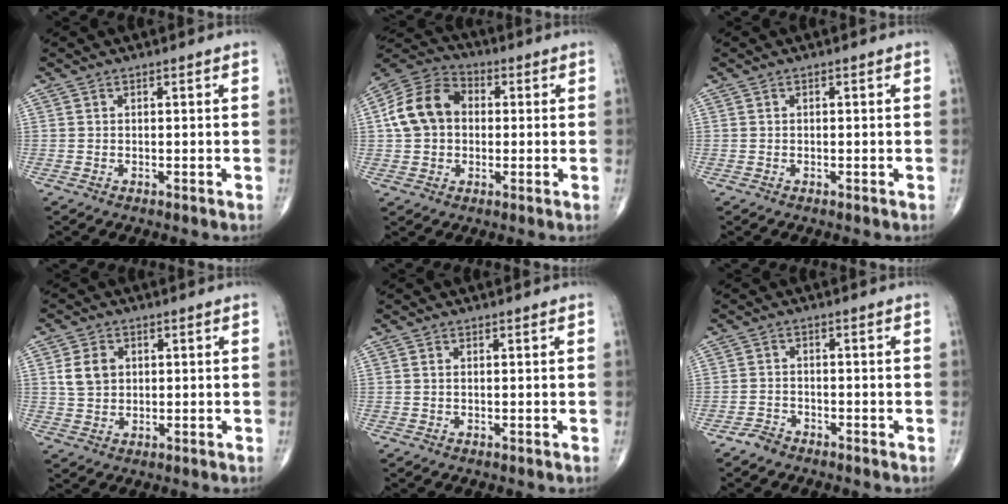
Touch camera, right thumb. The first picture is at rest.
{"total": 12.2, "force": [0.9, 9.5, 7.6], "torque": [-0.131, 0.030, 0.006]}
{"total": 0.0}
{"total": 5.4, "force": [1.2, 4.2, 3.1], "torque": [-0.045, -0.003, 0.024]}
{"total": 0.0}
{"total": 2.3, "force": [-1.9, 1.1, 0.3], "torque": [-0.010, 0.005, -0.039]}